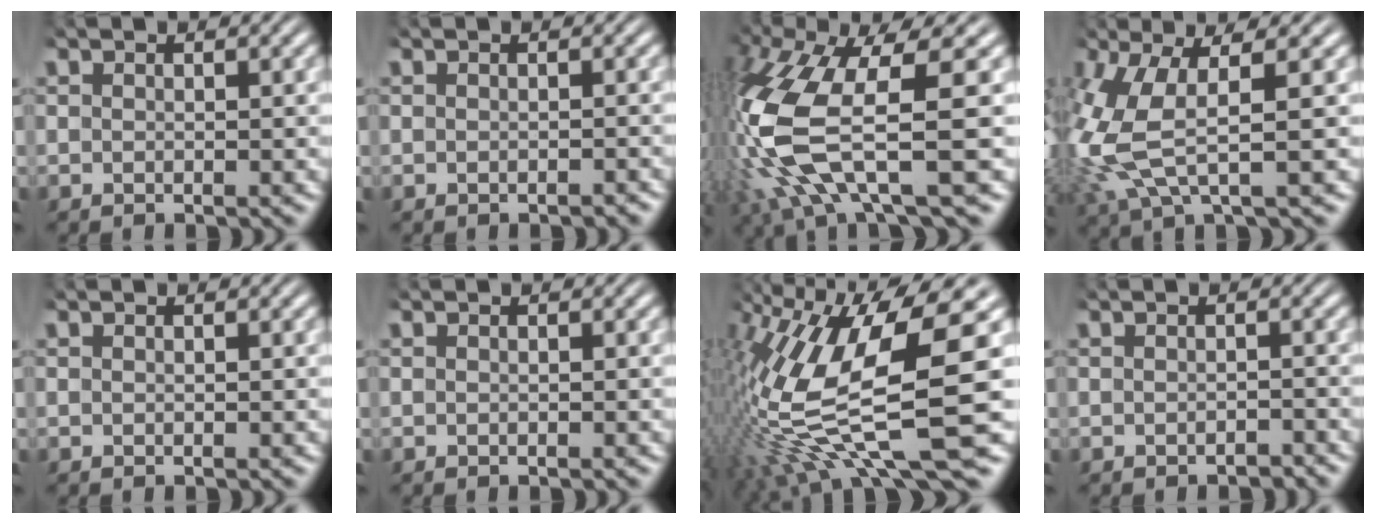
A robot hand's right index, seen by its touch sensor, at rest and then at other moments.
{"total": 0.8, "force": [-0.7, 0.2, 0.1], "torque": [0.001, 0.000, -0.013]}
{"total": 9.7, "force": [-1.4, 4.2, 8.6], "torque": [-0.218, -0.034, -0.007]}
{"total": 7.6, "force": [-0.6, 5.0, 5.7], "torque": [-0.154, -0.015, -0.009]}
{"total": 0.0}
{"total": 0.0}
{"total": 13.1, "force": [-2.5, 6.0, 11.4], "torque": [-0.207, -0.038, -0.029]}
{"total": 1.4, "force": [-1.4, 0.5, 0.1], "torque": [0.000, -0.001, -0.024]}